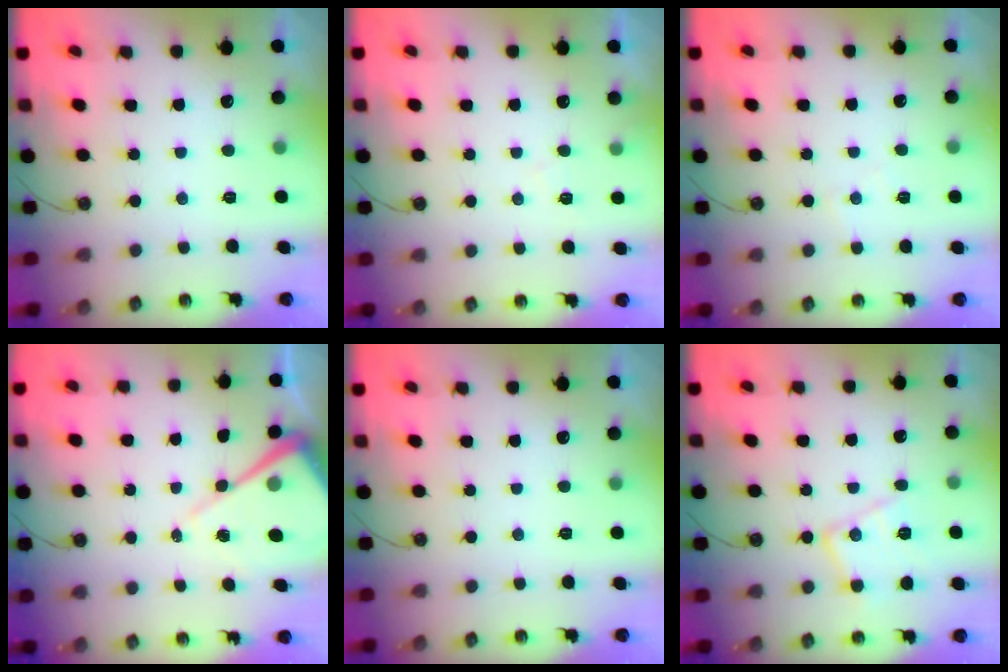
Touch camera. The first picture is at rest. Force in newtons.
{"total": 3.7, "press": 3.7, "slide": 0.6}
{"total": 3.0, "press": 2.9, "slide": 0.5}
{"total": 9.4, "press": 9.4, "slide": 0.8}
{"total": 0.0}
{"total": 12.9, "press": 12.9, "slide": 0.4}